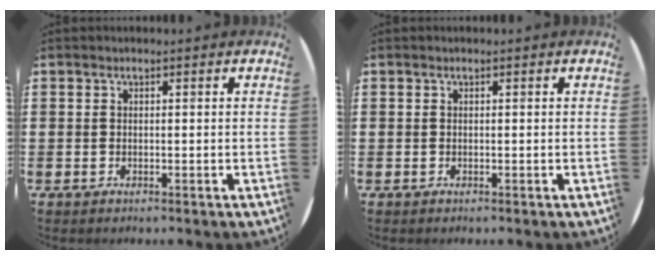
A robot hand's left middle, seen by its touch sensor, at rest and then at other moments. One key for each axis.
{"total": 0.0}